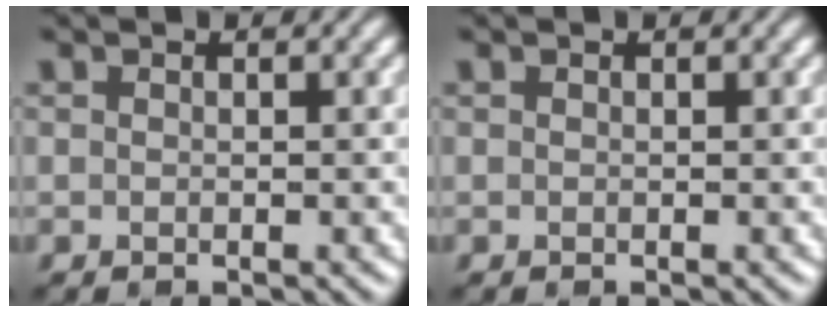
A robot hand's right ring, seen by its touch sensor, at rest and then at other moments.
{"total": 0.0}